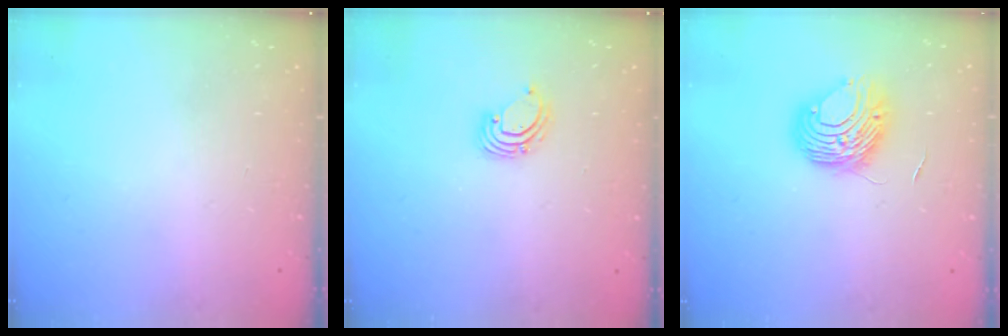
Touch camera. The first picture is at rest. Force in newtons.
{"total": 2.2, "press": 2.2, "slide": 0.2}
{"total": 8.8, "press": 8.8, "slide": 0.3}